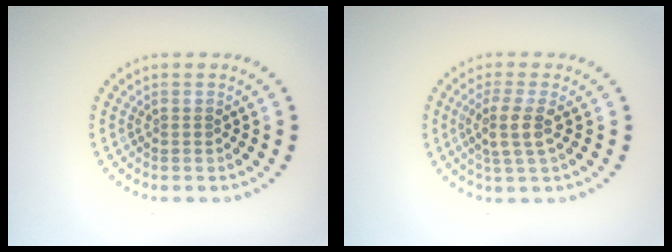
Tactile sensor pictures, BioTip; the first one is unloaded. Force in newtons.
{"total": 2.7, "press": 2.2, "slide": 1.5}